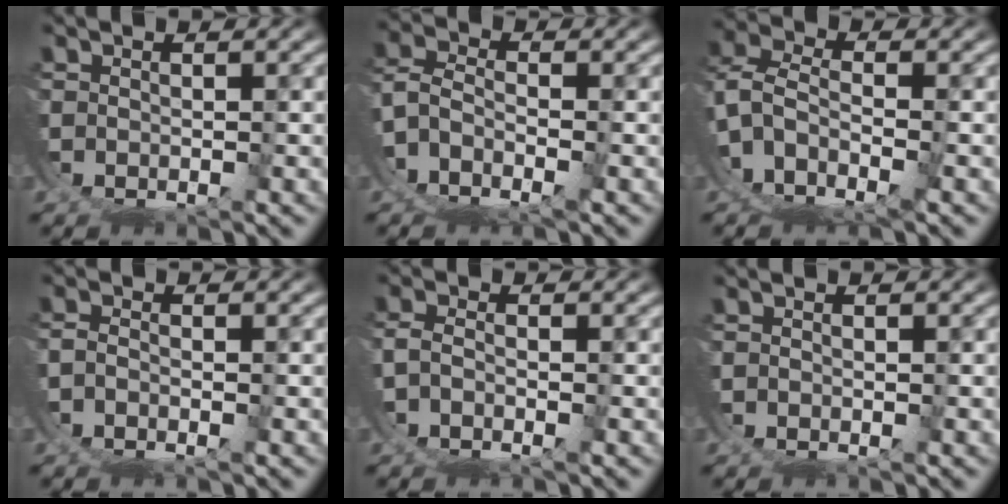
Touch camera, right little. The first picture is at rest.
{"total": 6.7, "force": [-3.4, 4.7, 3.3], "torque": [-0.086, -0.025, -0.065]}
{"total": 9.3, "force": [-4.0, 7.0, 4.6], "torque": [-0.128, -0.040, -0.072]}
{"total": 1.9, "force": [-1.4, 1.0, 0.7], "torque": [-0.014, -0.002, -0.036]}
{"total": 2.2, "force": [-1.3, 1.2, 1.3], "torque": [-0.029, -0.003, -0.032]}
{"total": 1.0, "force": [-0.4, 0.9, 0.2], "torque": [-0.013, -0.004, -0.012]}